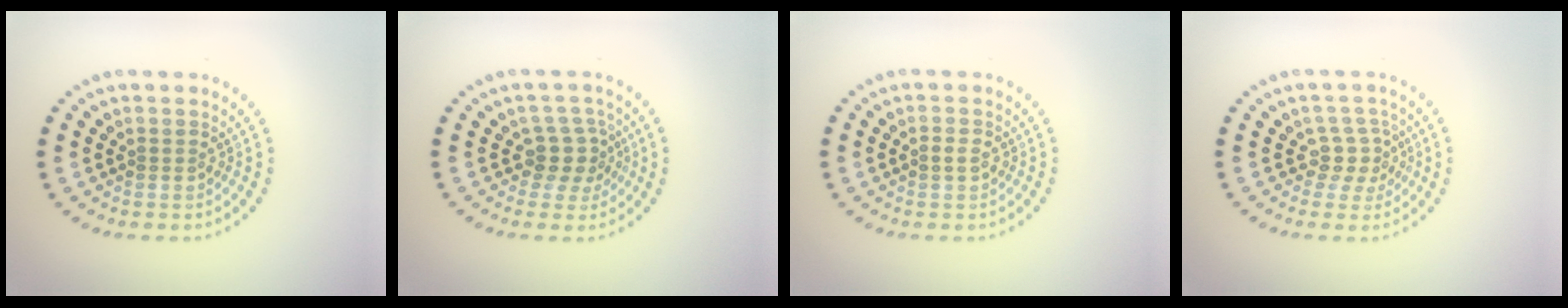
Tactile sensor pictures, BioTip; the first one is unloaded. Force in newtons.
{"total": 2.7, "press": 2.1, "slide": 1.7}
{"total": 1.1, "press": 1.1, "slide": 0.1}
{"total": 2.2, "press": 1.7, "slide": 1.4}